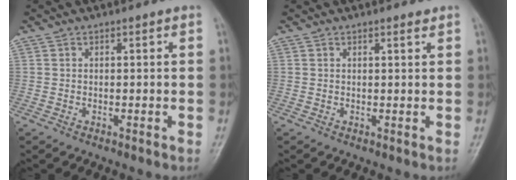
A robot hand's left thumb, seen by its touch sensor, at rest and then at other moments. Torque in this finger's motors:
{"motor_torque": [-0.71, -0.08, -0.15, 0.27, -0.04]}